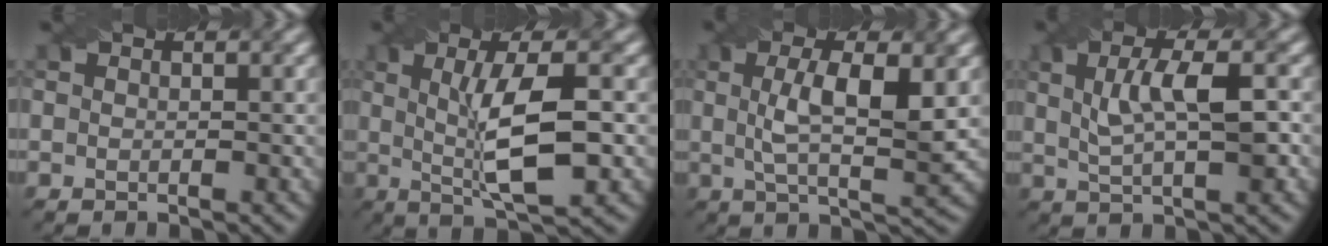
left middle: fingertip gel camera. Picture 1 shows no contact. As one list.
[{"total": 7.9, "force": [0.3, 2.0, 7.7], "torque": [-0.130, 0.006, 0.008]}, {"total": 6.2, "force": [1.0, 1.8, 5.9], "torque": [-0.102, 0.001, 0.019]}, {"total": 5.6, "force": [1.2, 1.8, 5.2], "torque": [-0.093, 0.008, 0.022]}]